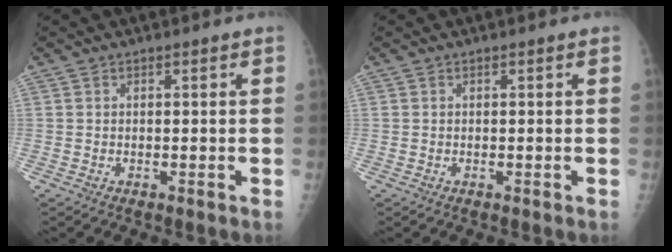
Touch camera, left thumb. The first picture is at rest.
{"total": 0.0}